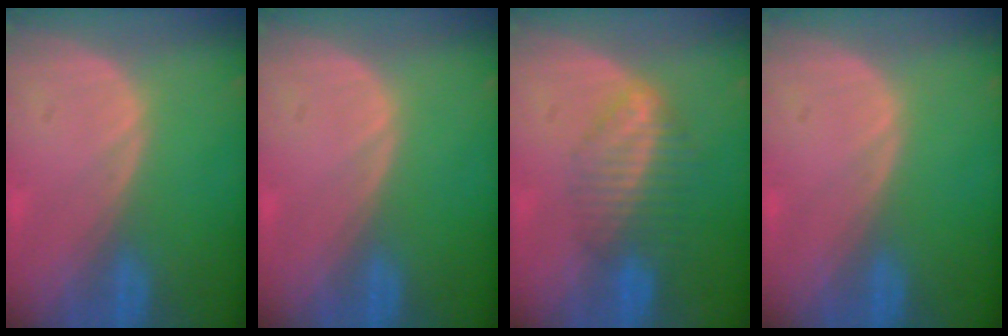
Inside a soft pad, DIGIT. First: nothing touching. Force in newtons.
{"total": 0.0}
{"total": 6.9, "press": 5.9, "slide": 3.6}
{"total": 0.0}